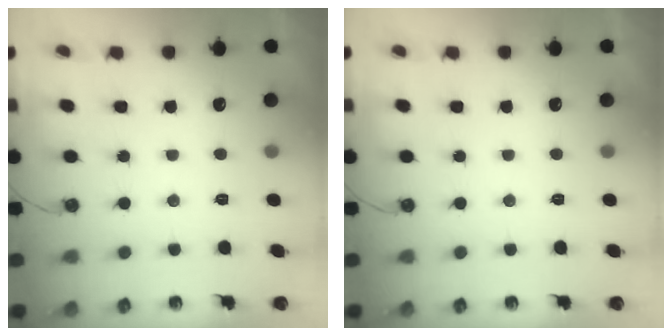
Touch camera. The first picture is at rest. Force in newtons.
{"total": 0.0}